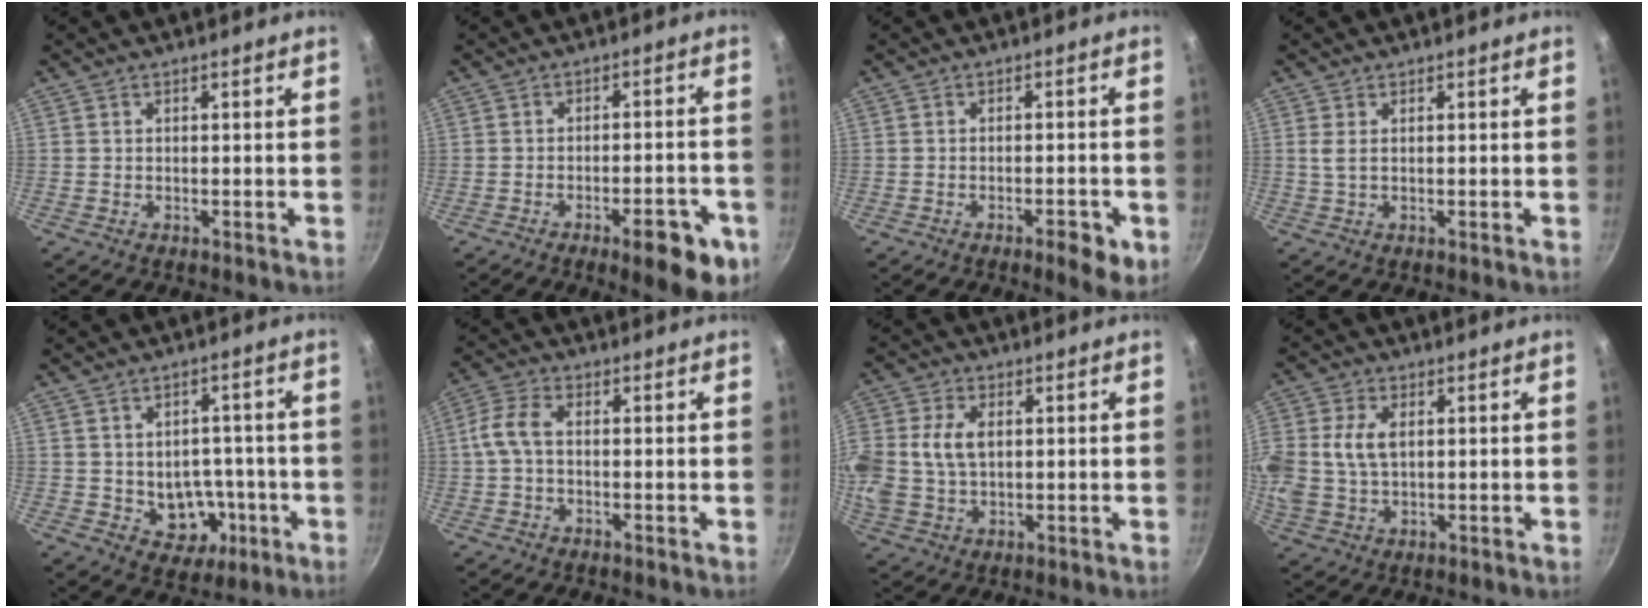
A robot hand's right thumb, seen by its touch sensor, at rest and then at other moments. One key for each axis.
{"total": 11.0, "fx": -5.4, "fy": 3.3, "fz": 8.9, "tx": -0.100, "ty": 0.023, "tz": -0.067}
{"total": 5.3, "fx": -2.3, "fy": 1.5, "fz": 4.5, "tx": -0.057, "ty": 0.003, "tz": -0.031}
{"total": 1.7, "fx": 0.5, "fy": 0.5, "fz": 1.5, "tx": -0.041, "ty": 0.002, "tz": 0.017}
{"total": 8.1, "fx": -1.9, "fy": 6.5, "fz": 4.4, "tx": -0.023, "ty": 0.020, "tz": -0.013}
{"total": 5.3, "fx": -0.1, "fy": 2.9, "fz": 4.4, "tx": -0.102, "ty": 0.016, "tz": -0.008}
{"total": 13.0, "fx": 1.6, "fy": 8.9, "fz": 9.3, "tx": -0.226, "ty": 0.004, "tz": 0.036}
{"total": 10.3, "fx": 1.4, "fy": 6.6, "fz": 7.8, "tx": -0.185, "ty": 0.003, "tz": 0.034}